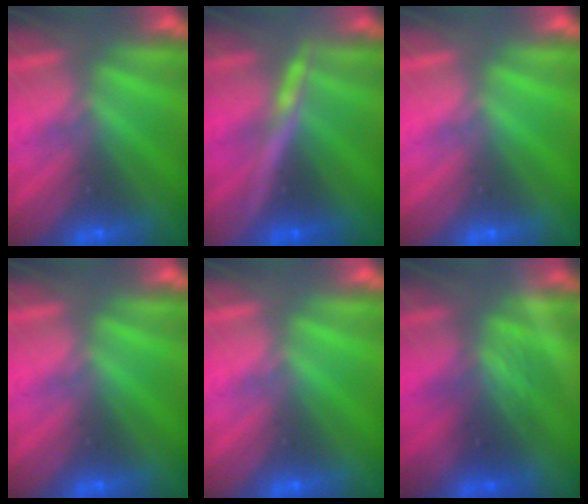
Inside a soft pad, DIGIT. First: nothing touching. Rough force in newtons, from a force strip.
{"total": 3.4}
{"total": 0.0}
{"total": 0.0}
{"total": 0.0}
{"total": 2.0}